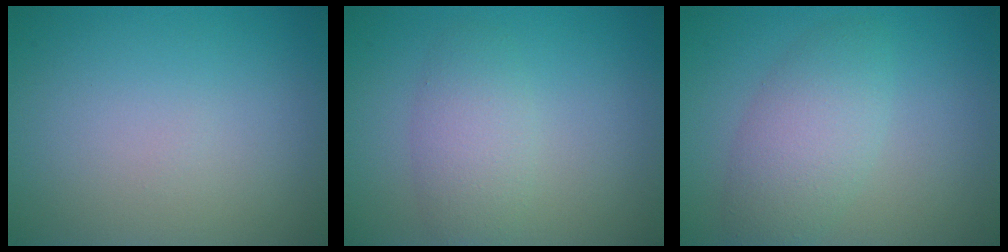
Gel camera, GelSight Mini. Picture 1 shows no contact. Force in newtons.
{"total": 2.9, "press": 2.9, "slide": 0.2}
{"total": 4.1, "press": 4.1, "slide": 0.0}